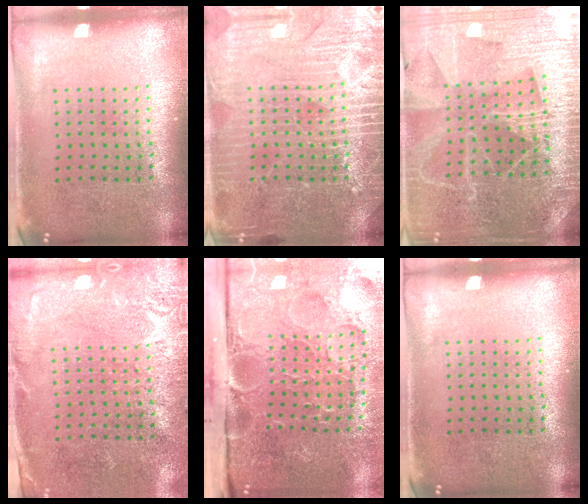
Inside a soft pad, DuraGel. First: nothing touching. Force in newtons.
{"total": 6.0, "press": 6.0, "slide": 0.9}
{"total": 4.8, "press": 4.4, "slide": 2.0}
{"total": 2.7, "press": 2.6, "slide": 0.9}
{"total": 5.3, "press": 4.2, "slide": 3.3}
{"total": 0.0}